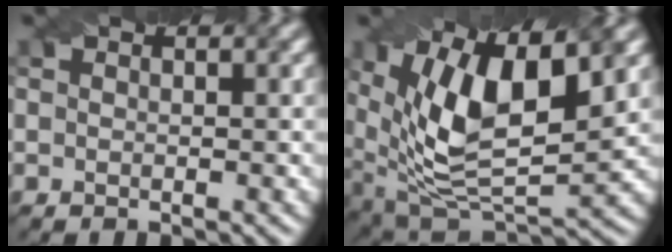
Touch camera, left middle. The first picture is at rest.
{"total": 12.2, "force": [3.8, 5.6, 10.2], "torque": [-0.186, -0.003, 0.071]}